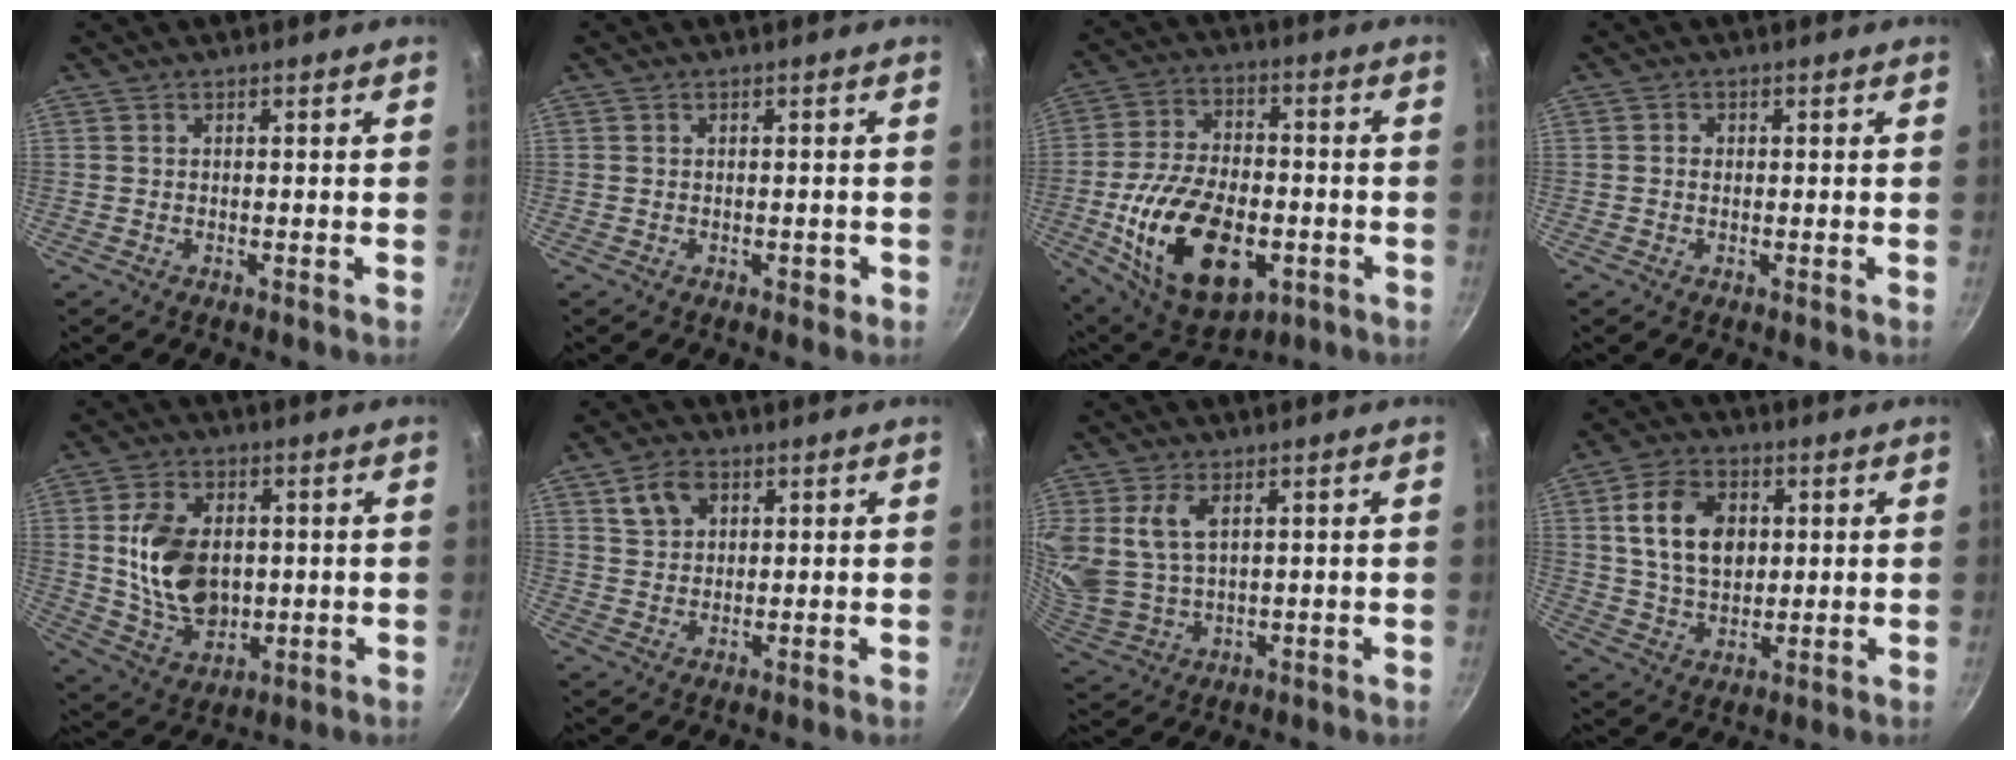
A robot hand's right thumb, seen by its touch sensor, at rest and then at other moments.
{"total": 1.2, "force": [-0.4, 0.9, 0.7], "torque": [0.002, 0.007, -0.003]}
{"total": 22.2, "force": [-5.8, 12.9, 17.0], "torque": [-0.286, 0.020, -0.086]}
{"total": 1.0, "force": [-0.1, 0.9, 0.4], "torque": [-0.007, 0.005, -0.002]}
{"total": 14.6, "force": [1.1, 10.1, 10.5], "torque": [-0.165, -0.010, 0.030]}
{"total": 5.7, "force": [2.6, 4.0, 3.1], "torque": [-0.042, -0.002, 0.047]}
{"total": 10.0, "force": [3.6, 6.0, 7.1], "torque": [-0.136, -0.026, 0.082]}
{"total": 12.6, "force": [2.7, 8.9, 8.6], "torque": [-0.131, -0.002, 0.047]}